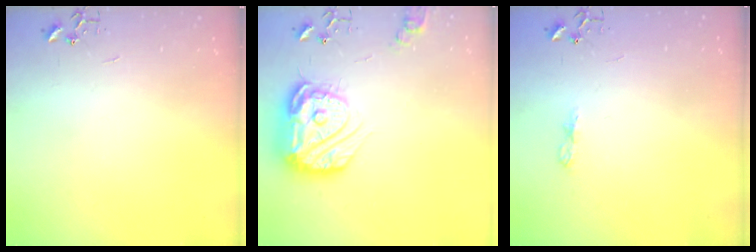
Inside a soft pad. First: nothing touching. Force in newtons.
{"total": 19.8, "press": 19.7, "slide": 2.0}
{"total": 6.2, "press": 6.2, "slide": 0.8}